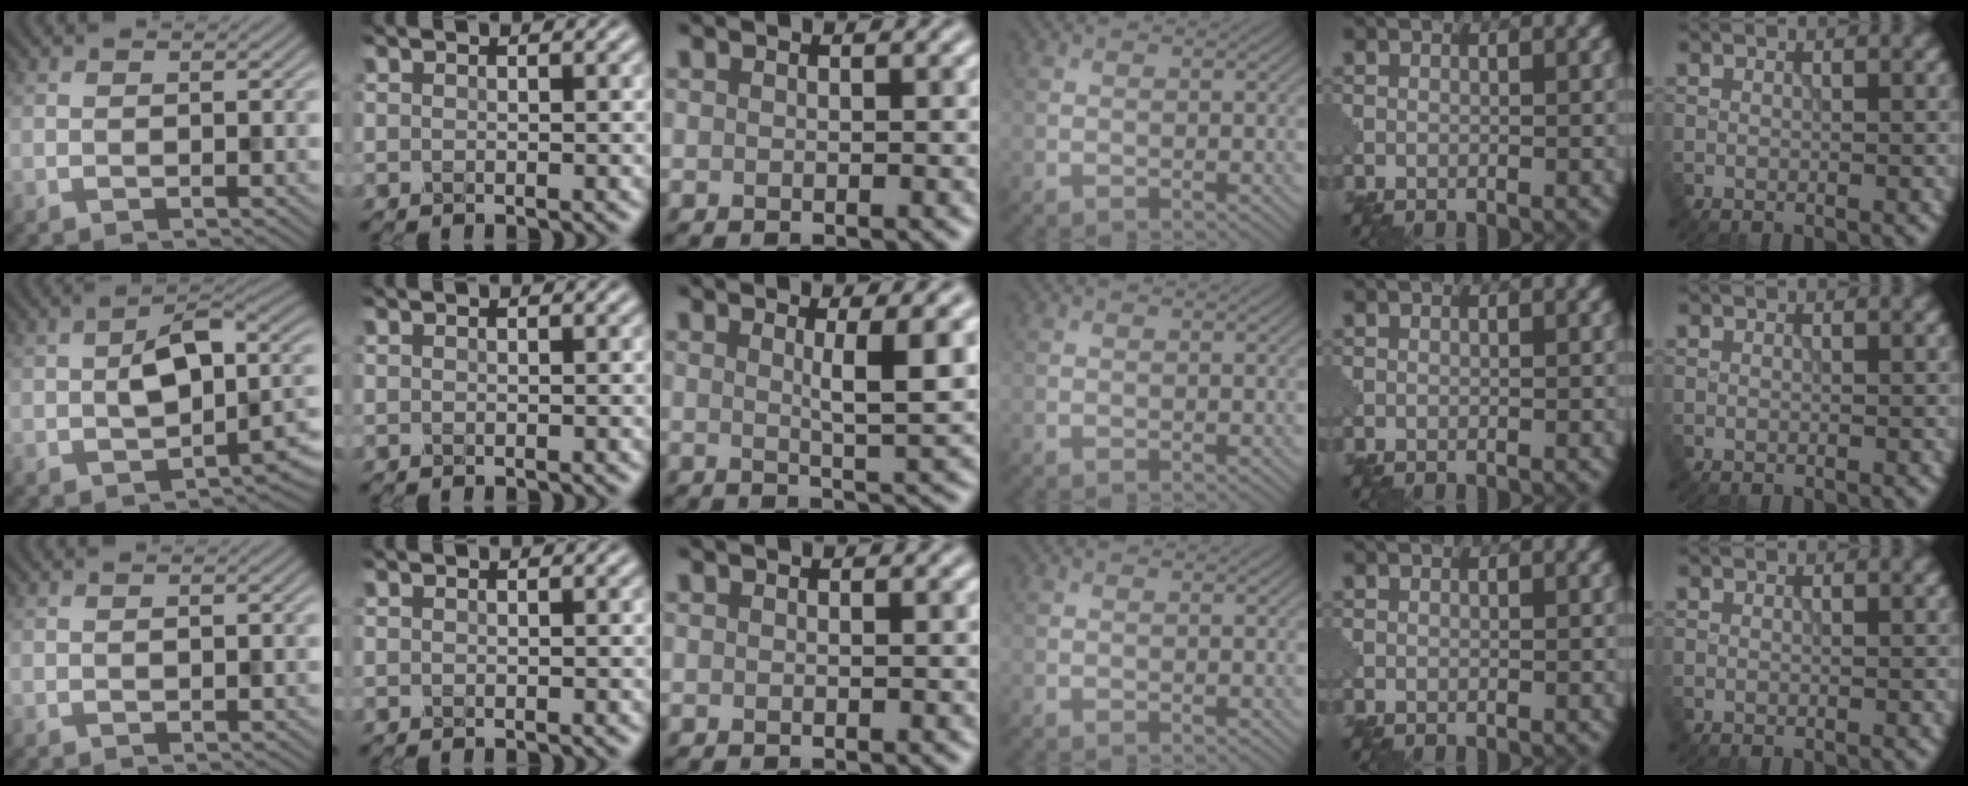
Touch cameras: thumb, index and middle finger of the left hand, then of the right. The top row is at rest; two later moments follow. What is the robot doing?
{"motion": "shake", "object": "medicine bottle"}